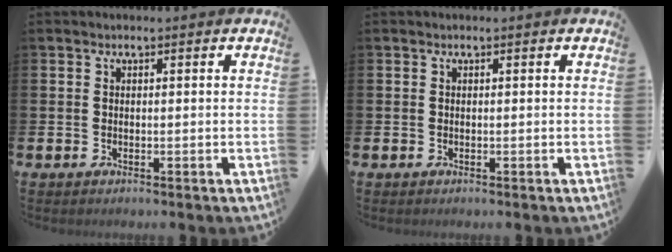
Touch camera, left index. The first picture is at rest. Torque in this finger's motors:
{"motor_torque": [0.00, 0.00, 0.00, 0.01]}